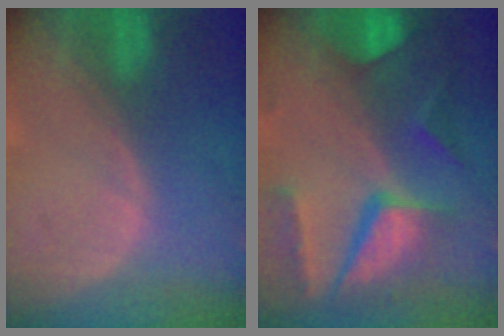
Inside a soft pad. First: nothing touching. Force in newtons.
{"total": 10.4, "press": 8.8, "slide": 5.6}